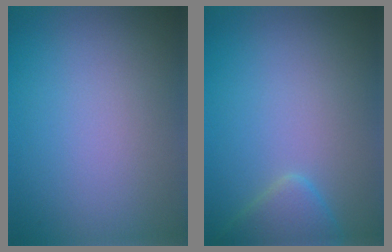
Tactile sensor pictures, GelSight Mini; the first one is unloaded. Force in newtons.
{"total": 2.4, "press": 2.4, "slide": 0.1}